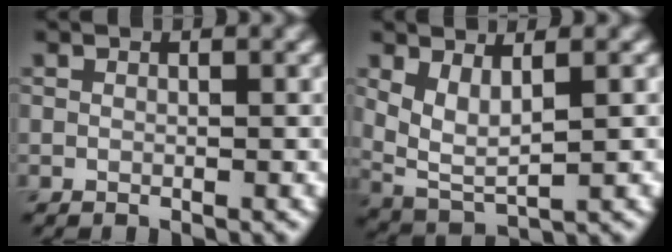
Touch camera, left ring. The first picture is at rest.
{"total": 3.6, "force": [1.2, 1.4, 3.2], "torque": [-0.073, -0.011, 0.030]}